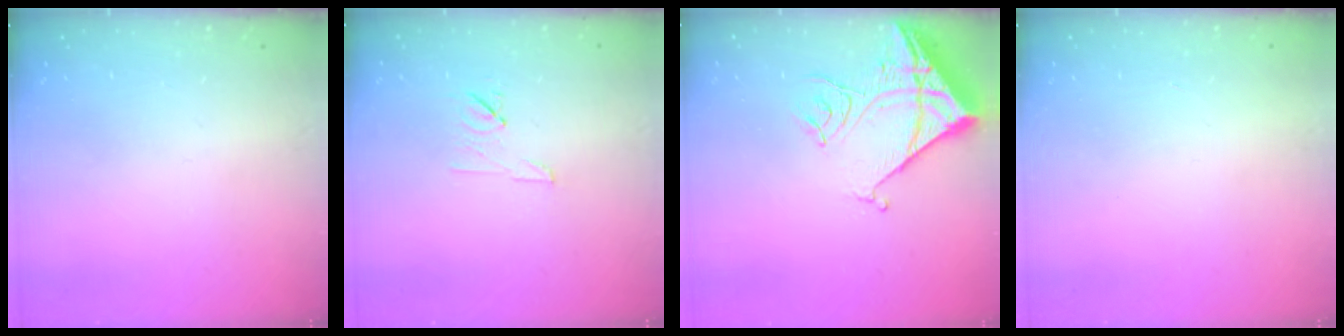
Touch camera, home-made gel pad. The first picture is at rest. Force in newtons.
{"total": 6.4, "press": 6.4, "slide": 0.6}
{"total": 14.2, "press": 14.2, "slide": 1.2}
{"total": 1.5, "press": 1.5, "slide": 0.1}